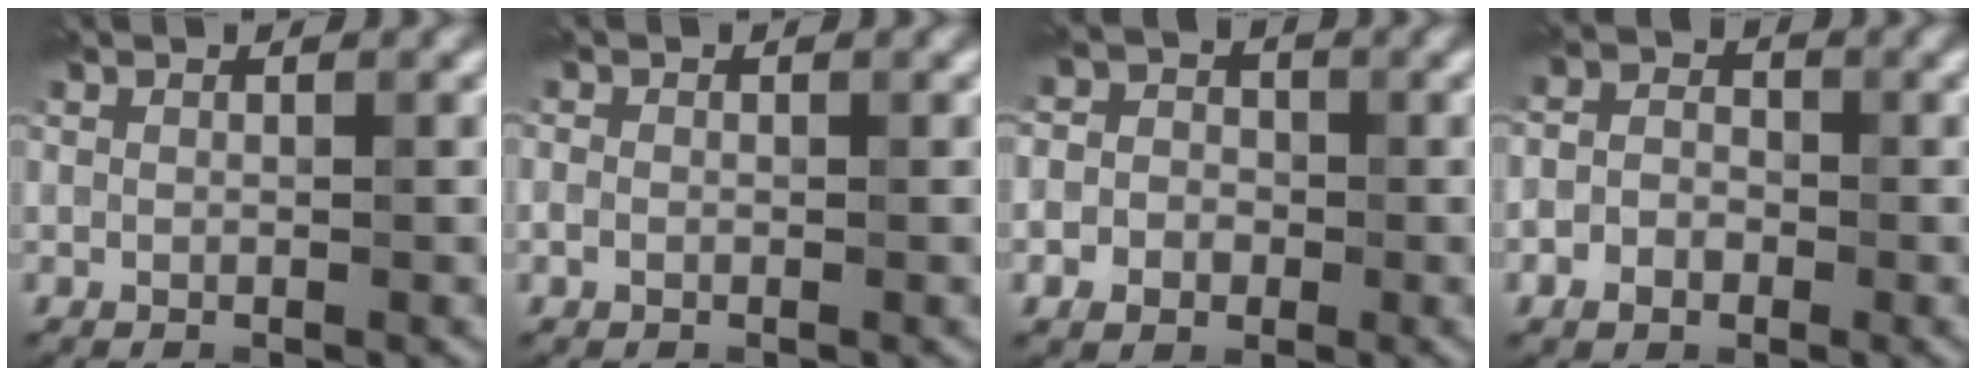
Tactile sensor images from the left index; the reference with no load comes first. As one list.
[{"total": 0.8, "force": [-0.3, 0.6, 0.4], "torque": [-0.008, 0.000, -0.008]}, {"total": 4.9, "force": [-0.9, 4.5, 1.7], "torque": [-0.006, 0.012, -0.043]}, {"total": 3.0, "force": [-1.1, 2.4, 1.5], "torque": [-0.011, -0.001, -0.028]}]